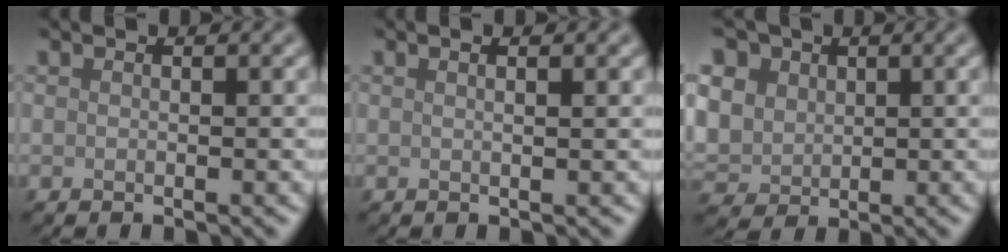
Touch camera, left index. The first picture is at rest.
{"total": 1.7, "force": [0.9, 0.7, 1.3], "torque": [-0.004, -0.002, -0.001]}
{"total": 10.8, "force": [4.3, 8.3, 5.3], "torque": [-0.117, 0.029, 0.055]}